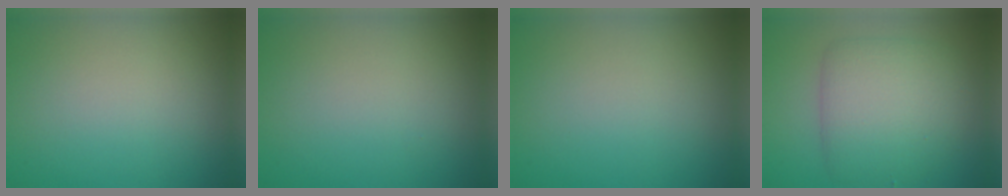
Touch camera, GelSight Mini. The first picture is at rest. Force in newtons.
{"total": 0.0}
{"total": 0.0}
{"total": 6.2, "press": 6.2, "slide": 0.2}